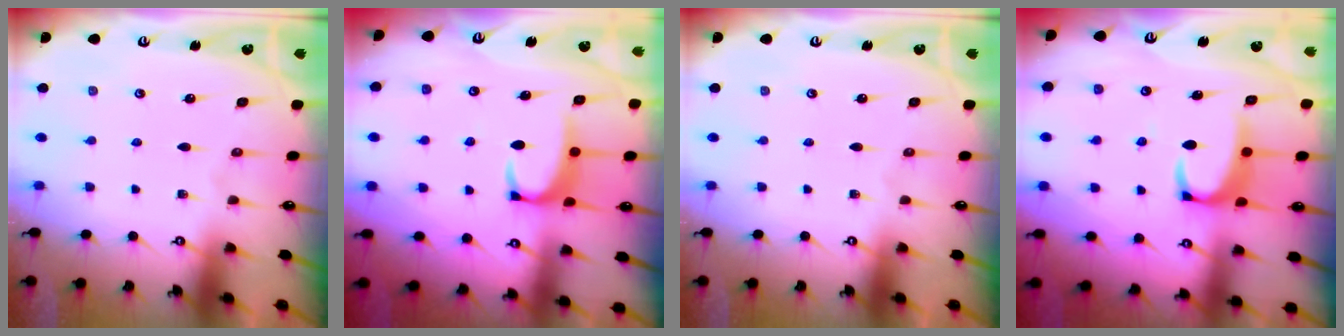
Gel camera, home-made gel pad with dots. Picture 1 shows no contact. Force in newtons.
{"total": 2.3, "press": 2.2, "slide": 0.7}
{"total": 0.0}
{"total": 3.3, "press": 3.2, "slide": 0.7}